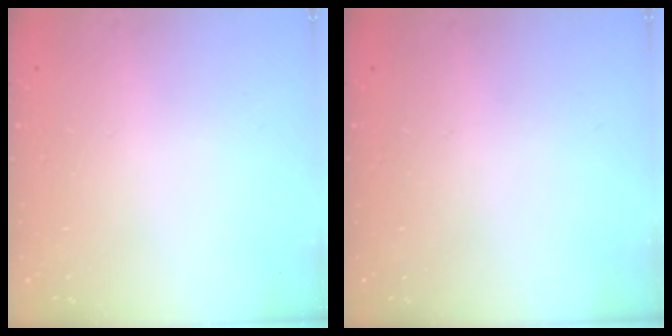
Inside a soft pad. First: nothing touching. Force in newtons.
{"total": 0.0}